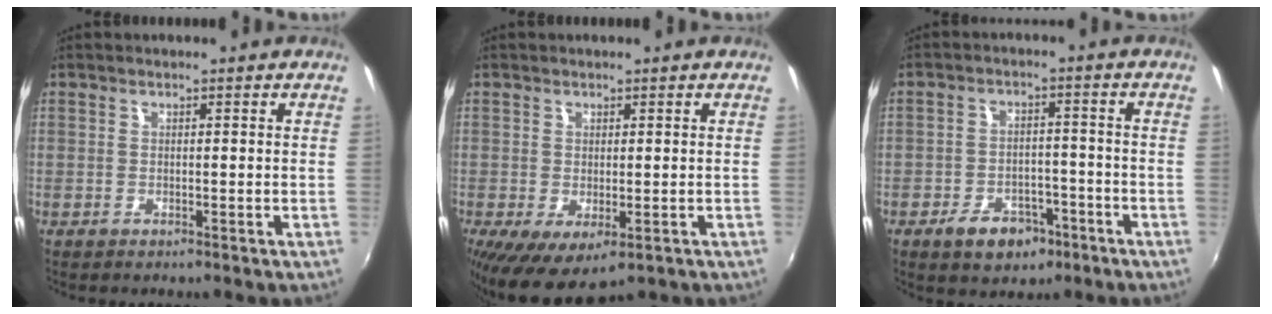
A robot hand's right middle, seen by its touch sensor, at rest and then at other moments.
{"total": 6.6, "force": [-1.6, 3.2, 5.5], "torque": [-0.097, -0.027, -0.017]}
{"total": 7.6, "force": [-4.7, 4.6, 3.9], "torque": [-0.088, 0.010, -0.060]}